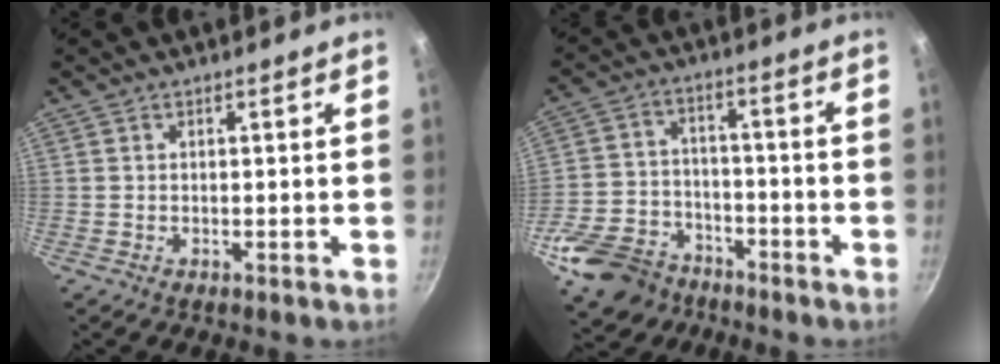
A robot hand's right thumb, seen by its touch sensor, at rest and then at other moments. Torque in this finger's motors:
{"motor_torque": [1.33, 0.33, 0.64, -0.53, 0.01]}